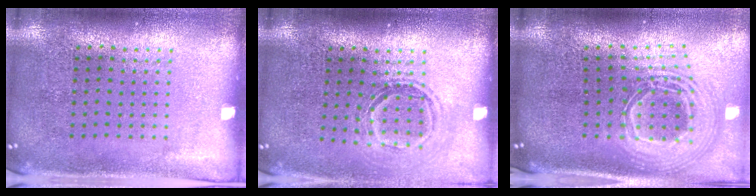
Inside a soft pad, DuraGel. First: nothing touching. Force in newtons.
{"total": 1.5, "press": 1.2, "slide": 0.9}
{"total": 2.7, "press": 1.8, "slide": 2.0}